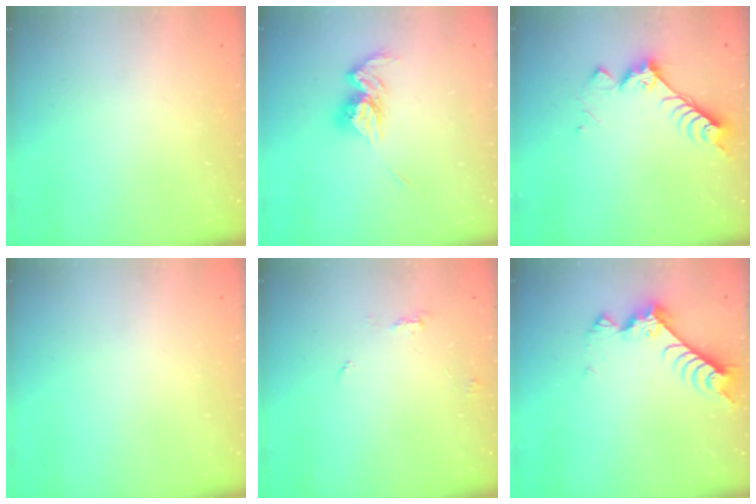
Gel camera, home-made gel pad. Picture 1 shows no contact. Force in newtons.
{"total": 11.8, "press": 11.8, "slide": 0.5}
{"total": 8.3, "press": 8.2, "slide": 0.7}
{"total": 0.0}
{"total": 5.6, "press": 5.6, "slide": 0.4}
{"total": 9.0, "press": 9.0, "slide": 1.0}